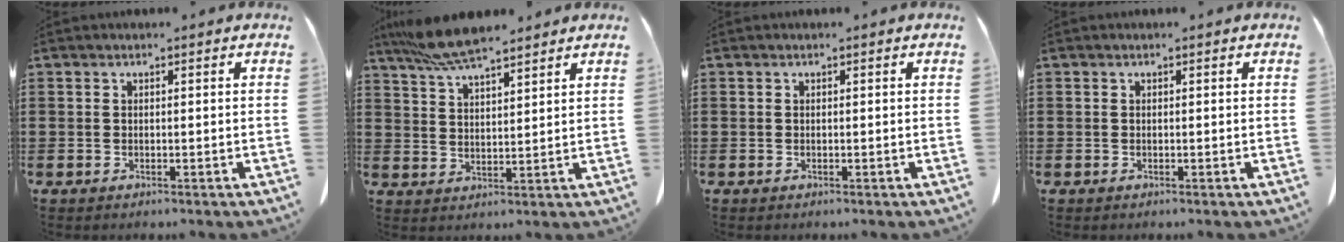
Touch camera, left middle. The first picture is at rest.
{"total": 7.8, "force": [6.7, 1.2, 3.9], "torque": [-0.091, -0.014, 0.125]}
{"total": 0.0}
{"total": 0.0}